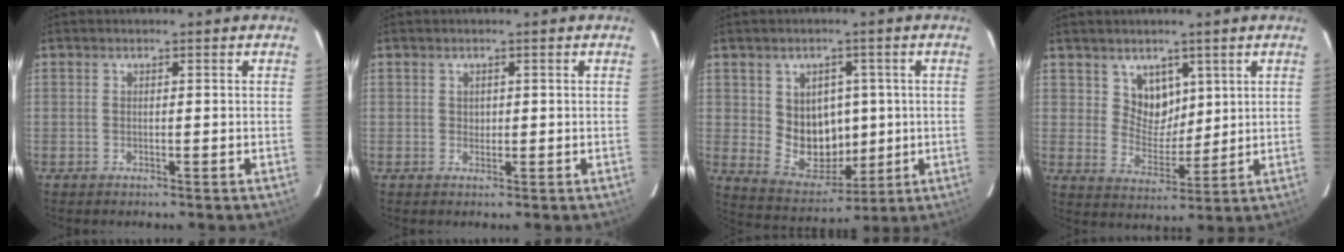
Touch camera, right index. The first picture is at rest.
{"total": 1.0, "force": [0.2, 1.0, 0.1], "torque": [0.003, 0.003, 0.004]}
{"total": 10.2, "force": [0.8, 8.7, 5.2], "torque": [-0.097, -0.005, 0.039]}
{"total": 6.2, "force": [3.3, 4.9, 2.0], "torque": [-0.026, -0.001, 0.067]}